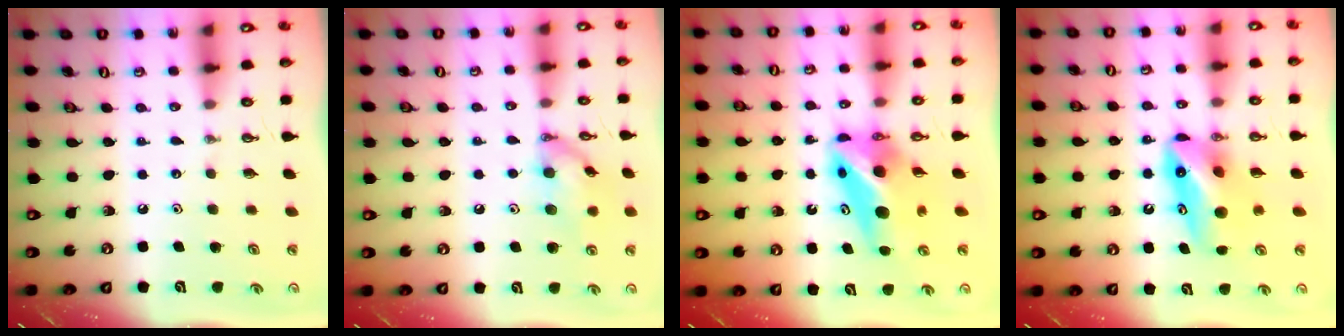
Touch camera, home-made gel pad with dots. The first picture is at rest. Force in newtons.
{"total": 12.3, "press": 12.2, "slide": 1.3}
{"total": 10.2, "press": 10.2, "slide": 0.8}
{"total": 11.5, "press": 8.8, "slide": 7.5}